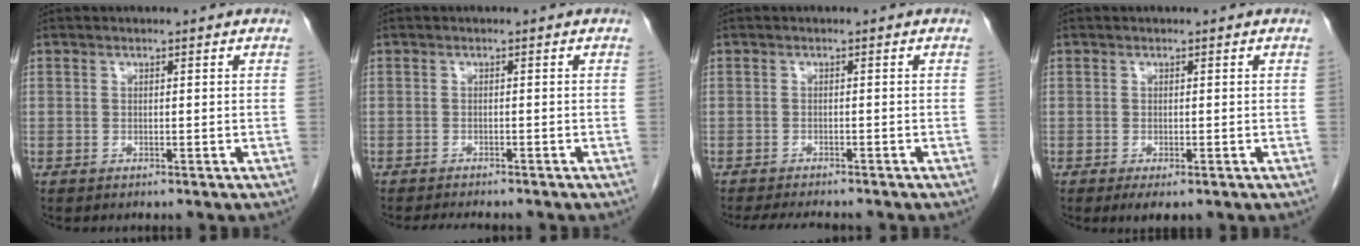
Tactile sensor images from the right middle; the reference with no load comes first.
{"total": 4.5, "force": [-4.1, 0.9, 1.8], "torque": [-0.023, -0.008, -0.056]}
{"total": 6.1, "force": [-5.5, 1.0, 2.4], "torque": [-0.034, -0.012, -0.082]}
{"total": 2.3, "force": [-1.4, 0.8, 1.7], "torque": [-0.024, -0.006, -0.016]}